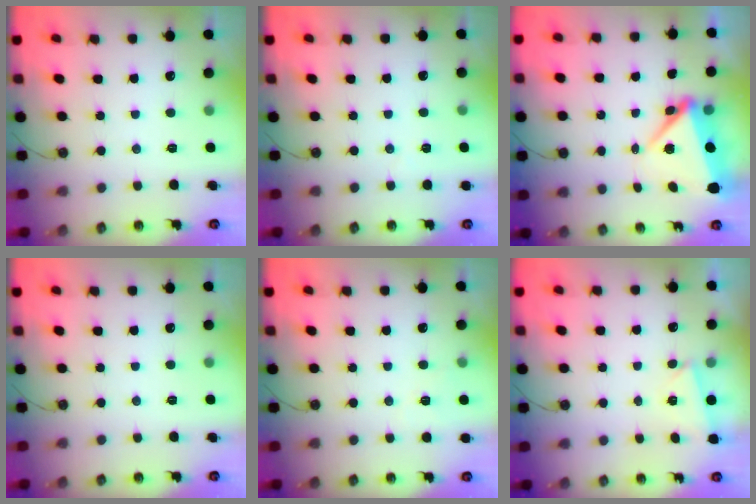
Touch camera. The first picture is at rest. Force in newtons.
{"total": 9.9, "press": 1.4, "slide": 9.8}
{"total": 7.0, "press": 6.8, "slide": 1.8}
{"total": 0.0}
{"total": 4.0, "press": 3.7, "slide": 1.6}
{"total": 2.9, "press": 0.8, "slide": 2.7}